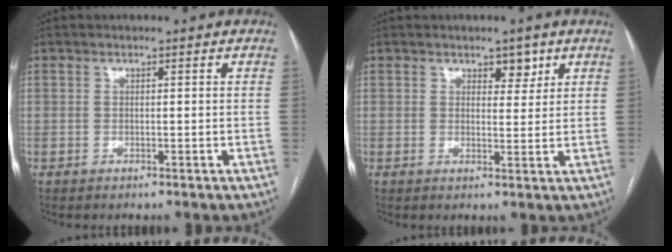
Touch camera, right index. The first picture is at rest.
{"total": 3.1, "force": [1.9, 1.7, 1.7], "torque": [-0.017, 0.000, 0.029]}